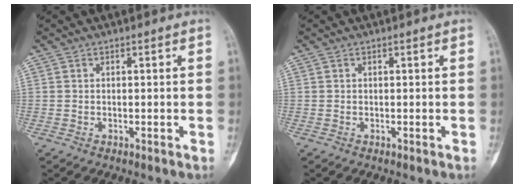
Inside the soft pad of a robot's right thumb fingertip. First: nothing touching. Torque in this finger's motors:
{"motor_torque": [0.16, 0.05, -0.09, 0.07, -0.02]}